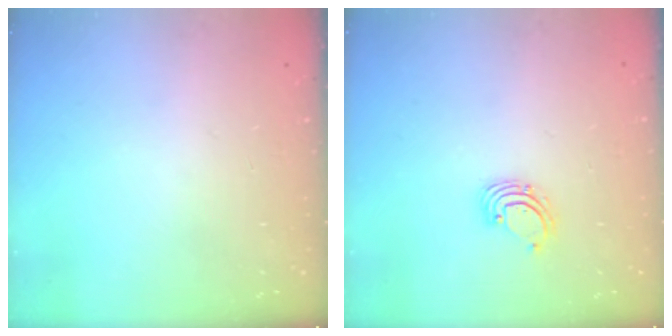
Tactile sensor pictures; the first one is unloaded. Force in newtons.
{"total": 2.3, "press": 2.3, "slide": 0.2}